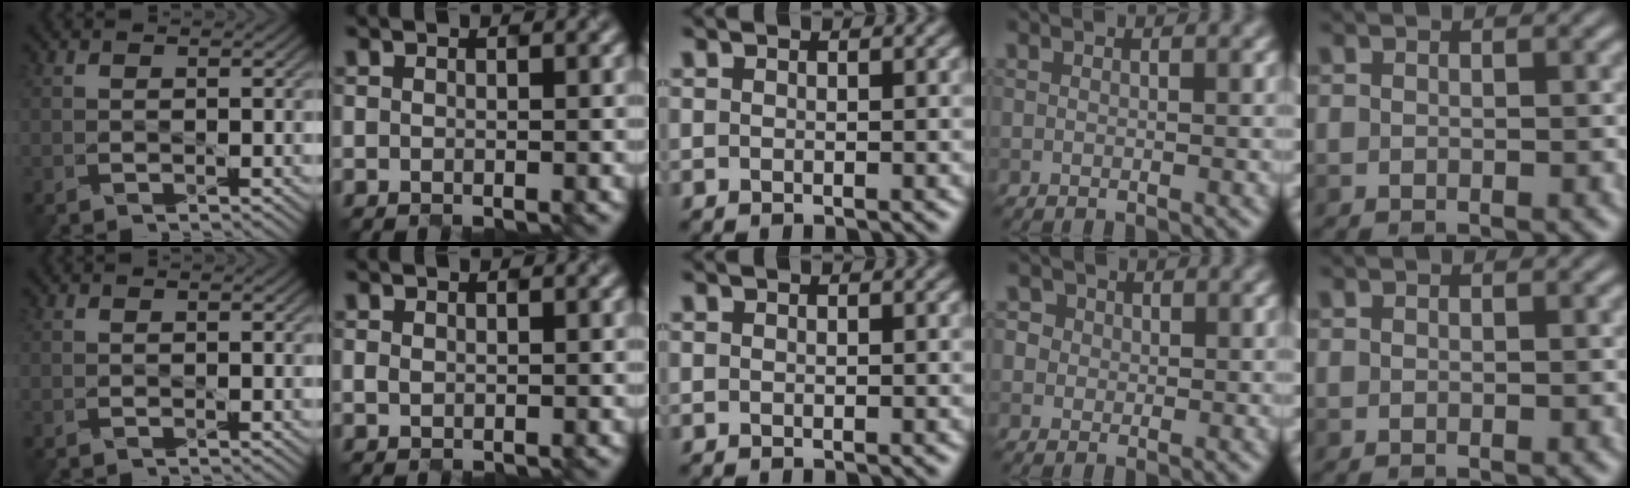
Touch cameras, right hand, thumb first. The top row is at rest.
{"ring": {"total": 4.0, "force": [1.6, 3.3, 1.5], "torque": [-0.016, 0.022, 0.010]}}